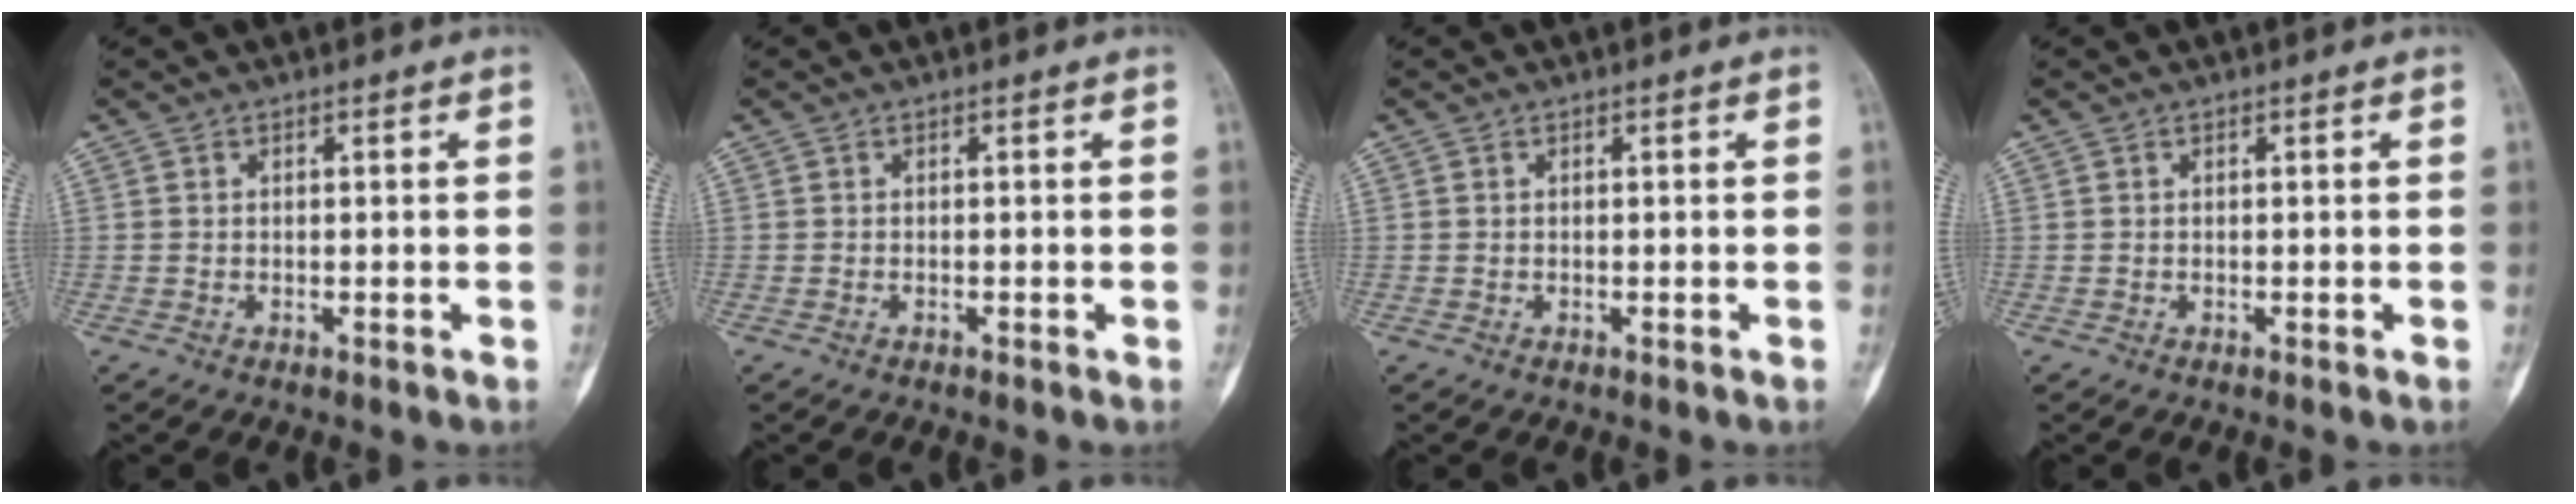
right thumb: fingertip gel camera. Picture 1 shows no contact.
{"total": 0.0}
{"total": 0.0}
{"total": 0.0}